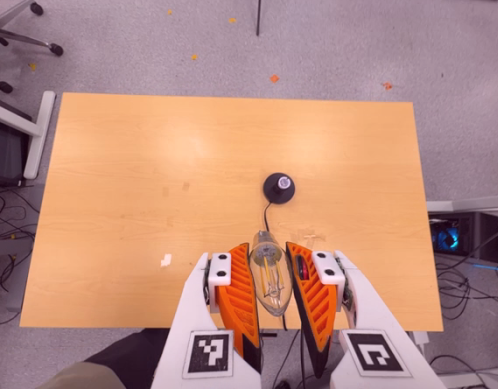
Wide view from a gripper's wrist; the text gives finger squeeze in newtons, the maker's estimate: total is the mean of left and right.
{"total": 18.5, "left": 19.9, "right": 17.1}